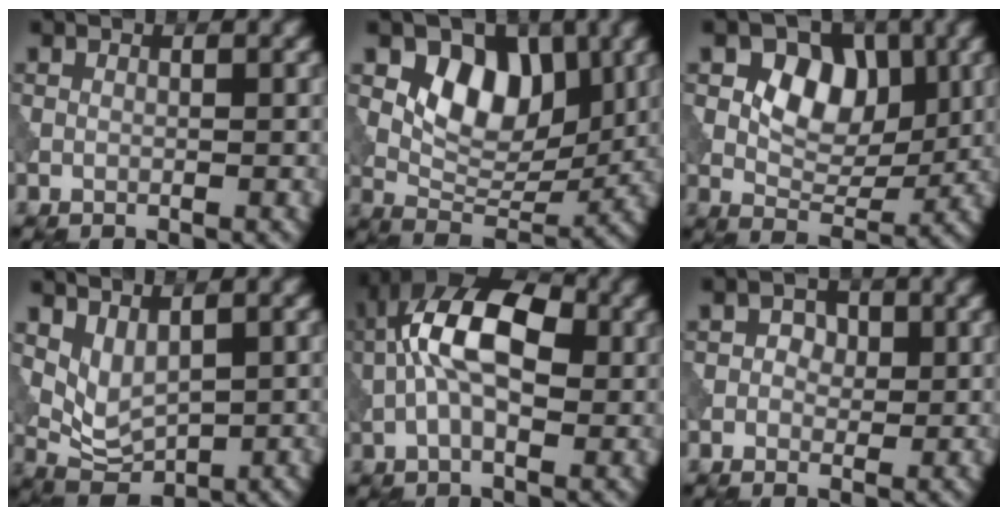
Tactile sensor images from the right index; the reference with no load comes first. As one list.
[{"total": 6.6, "force": [2.1, 4.4, 4.4], "torque": [-0.059, -0.014, 0.034]}, {"total": 5.5, "force": [1.3, 3.8, 3.6], "torque": [-0.051, -0.005, 0.013]}, {"total": 3.4, "force": [1.3, 1.8, 2.5], "torque": [-0.057, -0.016, 0.036]}, {"total": 9.7, "force": [0.6, 5.1, 8.2], "torque": [-0.162, 0.026, -0.008]}, {"total": 2.1, "force": [0.3, 1.7, 1.1], "torque": [-0.008, 0.000, -0.009]}]